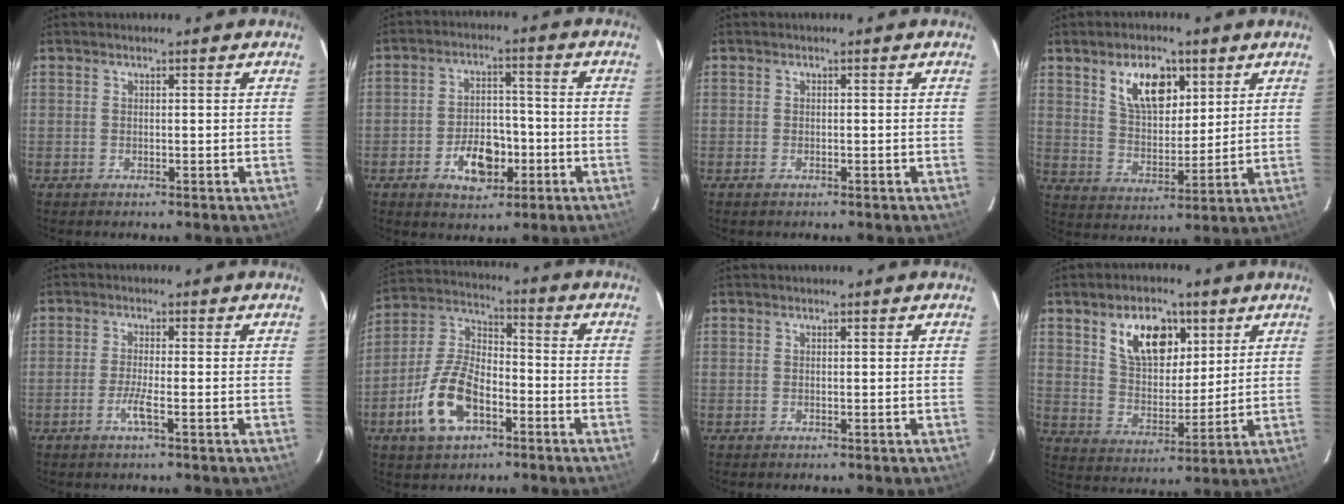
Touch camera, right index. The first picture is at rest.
{"total": 9.0, "force": [-3.8, 5.6, 5.9], "torque": [-0.113, 0.015, -0.050]}
{"total": 0.9, "force": [-0.6, 0.4, 0.5], "torque": [-0.010, -0.002, -0.012]}
{"total": 10.7, "force": [5.2, 5.8, 7.2], "torque": [-0.121, 0.011, 0.099]}
{"total": 3.1, "force": [-1.6, -0.3, 2.6], "torque": [-0.055, -0.006, -0.034]}
{"total": 13.5, "force": [-6.2, 7.2, 9.6], "torque": [-0.206, 0.014, -0.113]}
{"total": 0.0}
{"total": 12.3, "force": [5.9, 7.2, 8.0], "torque": [-0.136, 0.014, 0.111]}